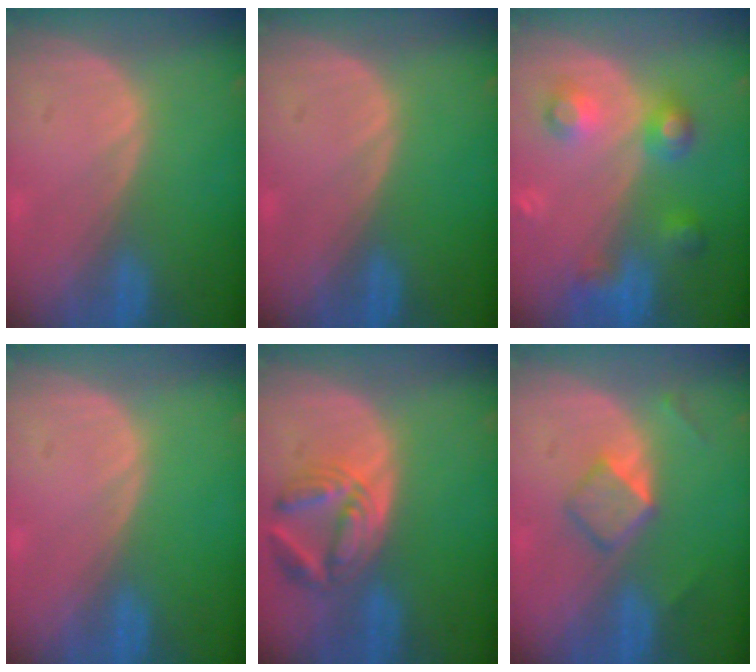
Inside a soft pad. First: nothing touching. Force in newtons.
{"total": 0.0}
{"total": 6.0, "press": 6.0, "slide": 0.3}
{"total": 0.0}
{"total": 6.4, "press": 6.4, "slide": 0.9}
{"total": 4.4, "press": 4.1, "slide": 1.7}